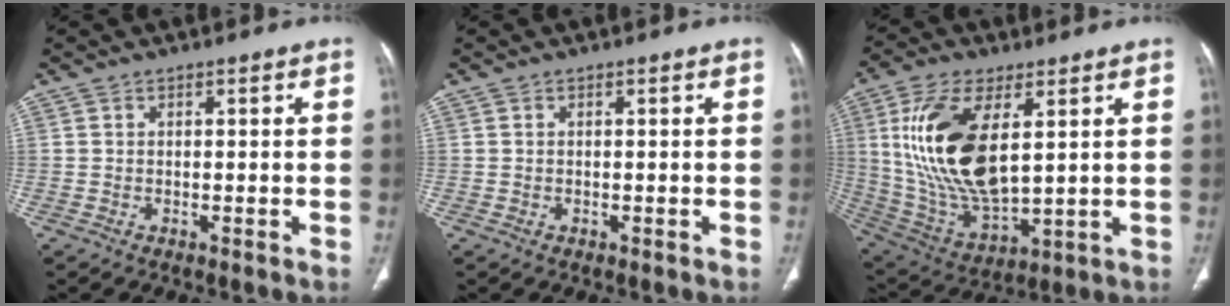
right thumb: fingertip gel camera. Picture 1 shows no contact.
{"total": 0.0}
{"total": 20.0, "force": [4.7, 9.5, 17.0], "torque": [-0.339, -0.024, 0.099]}